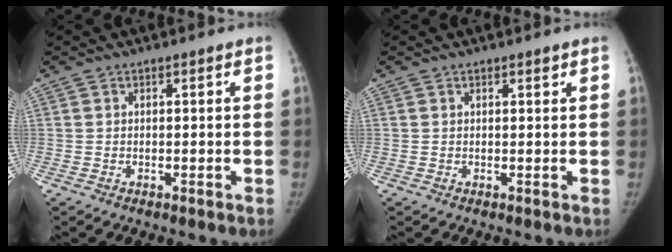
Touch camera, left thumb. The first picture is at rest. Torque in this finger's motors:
{"motor_torque": [0.36, -0.07, -0.13, 0.24, 0.09]}